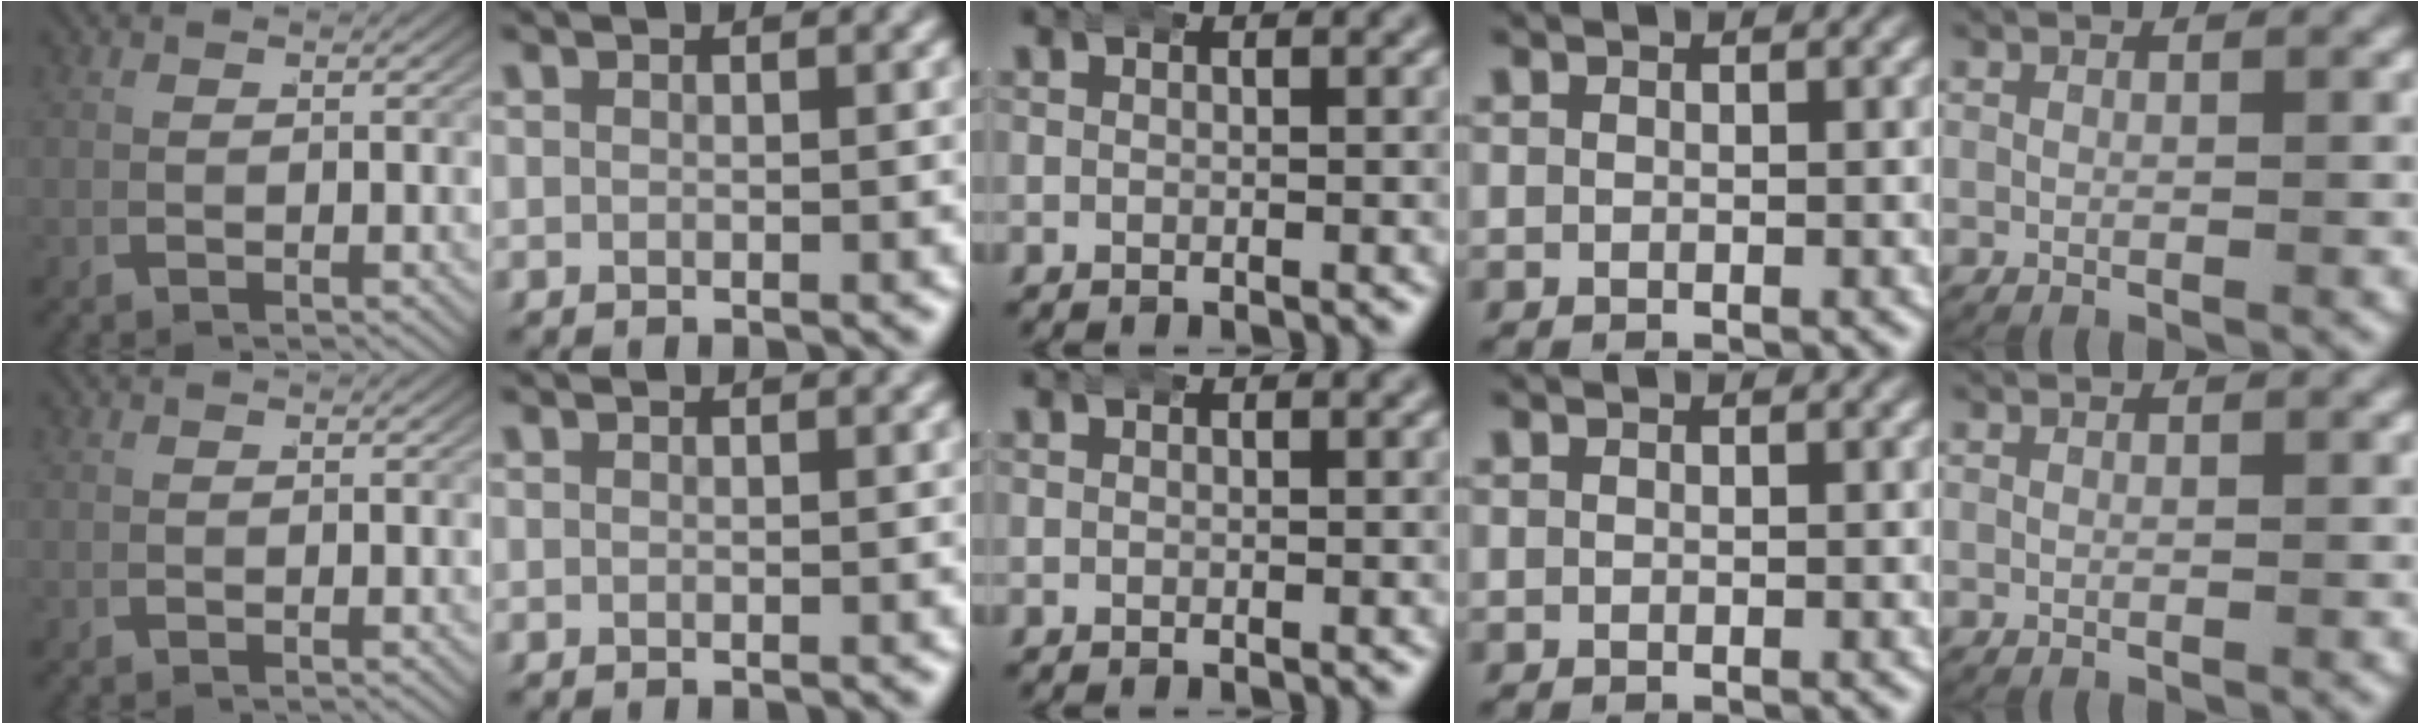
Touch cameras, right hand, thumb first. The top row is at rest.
{}